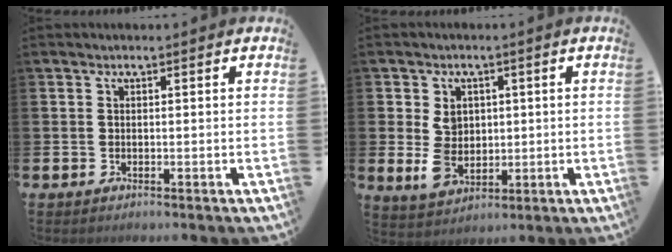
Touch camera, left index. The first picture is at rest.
{"total": 5.3, "force": [0.6, 4.1, 3.3], "torque": [-0.064, 0.005, 0.007]}